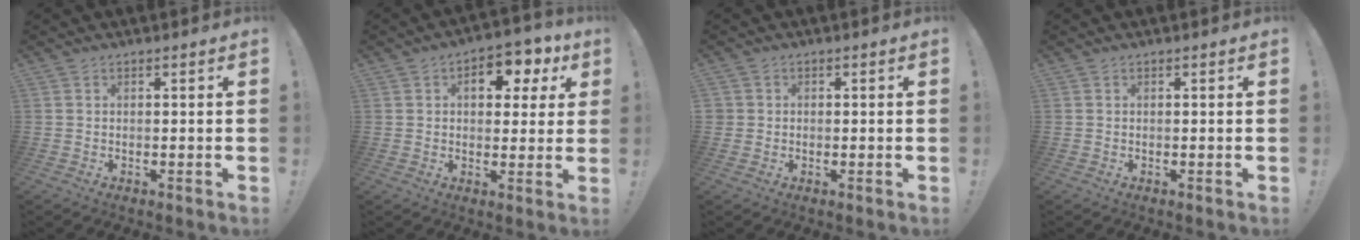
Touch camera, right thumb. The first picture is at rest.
{"total": 9.3, "force": [3.1, 5.9, 6.5], "torque": [-0.081, -0.008, 0.050]}
{"total": 1.9, "force": [0.1, 1.9, 0.3], "torque": [-0.003, 0.006, 0.002]}
{"total": 0.0}